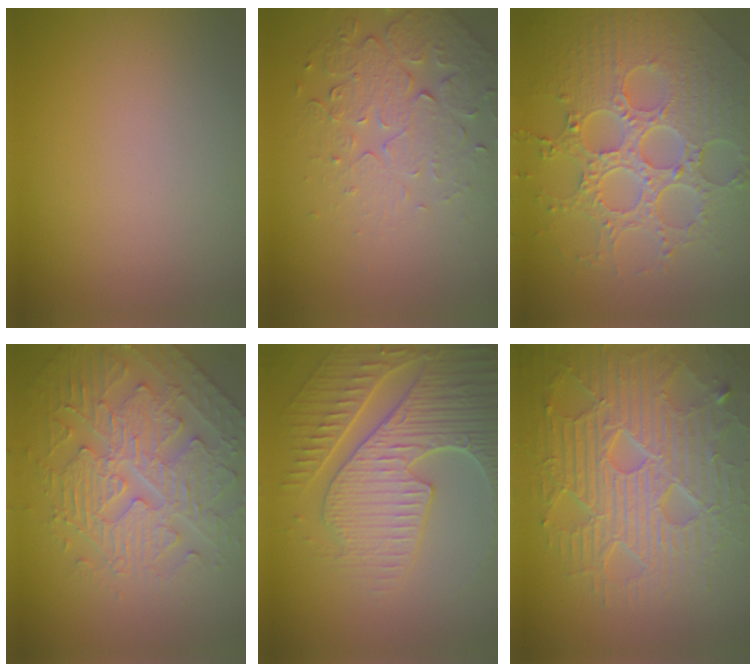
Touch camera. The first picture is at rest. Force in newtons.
{"total": 5.2, "press": 3.7, "slide": 3.6}
{"total": 8.1, "press": 5.9, "slide": 5.5}
{"total": 4.6, "press": 4.6, "slide": 0.1}
{"total": 7.5, "press": 5.9, "slide": 4.7}
{"total": 9.2, "press": 6.6, "slide": 6.5}